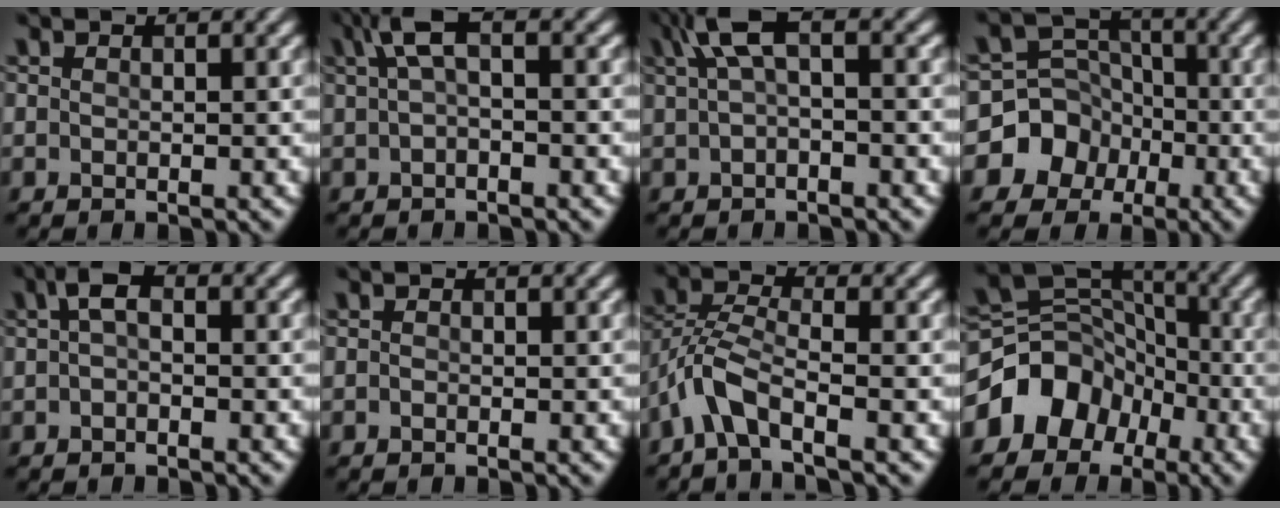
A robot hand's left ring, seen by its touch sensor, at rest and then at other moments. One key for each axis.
{"total": 3.1, "fx": 0.9, "fy": 0.9, "fz": 2.8, "tx": -0.053, "ty": 0.007, "tz": 0.013}
{"total": 3.7, "fx": 1.2, "fy": 1.2, "fz": 3.3, "tx": -0.063, "ty": 0.008, "tz": 0.017}
{"total": 6.7, "fx": -3.0, "fy": 5.9, "fz": 0.7, "tx": 0.012, "ty": 0.004, "tz": -0.081}
{"total": 2.1, "fx": 0.3, "fy": 1.1, "fz": 1.8, "tx": -0.034, "ty": 0.009, "tz": -0.003}
{"total": 0.0}
{"total": 3.9, "fx": -2.4, "fy": 1.1, "fz": 3.0, "tx": -0.066, "ty": 0.008, "tz": -0.060}
{"total": 6.7, "fx": -3.4, "fy": 5.3, "fz": 2.4, "tx": -0.029, "ty": 0.010, "tz": -0.078}